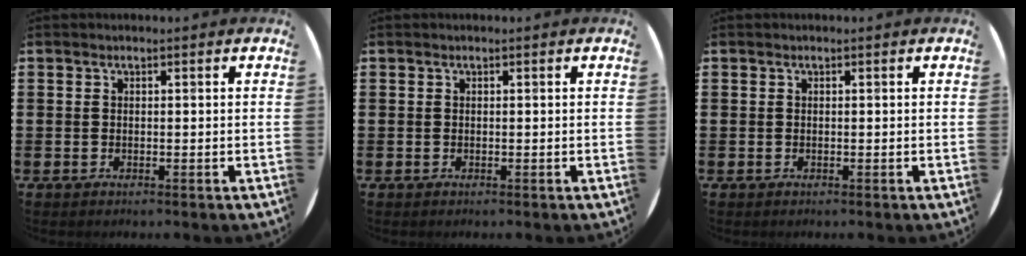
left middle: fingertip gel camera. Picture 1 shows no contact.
{"total": 0.0}
{"total": 0.0}